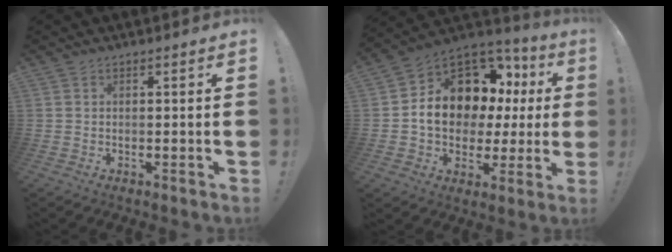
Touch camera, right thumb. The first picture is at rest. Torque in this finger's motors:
{"motor_torque": [2.23, 2.73, 0.51, -0.23, 0.40]}